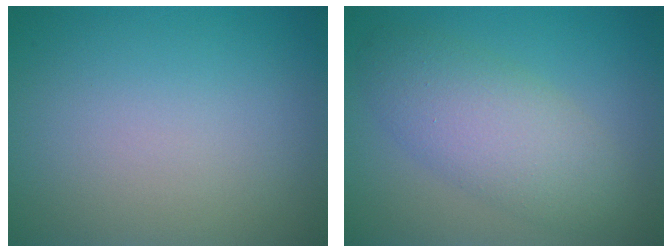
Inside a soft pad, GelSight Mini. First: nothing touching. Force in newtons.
{"total": 5.4, "press": 5.4, "slide": 0.1}